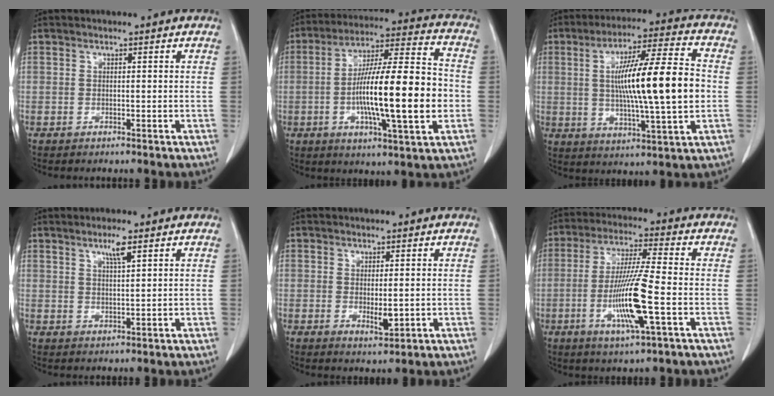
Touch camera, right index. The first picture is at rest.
{"total": 19.9, "force": [-3.0, 2.3, 19.6], "torque": [-0.333, 0.005, -0.051]}
{"total": 17.4, "force": [0.4, 1.4, 17.4], "torque": [-0.293, 0.006, 0.003]}
{"total": 3.4, "force": [2.0, 0.3, 2.7], "torque": [-0.051, -0.003, 0.037]}
{"total": 3.2, "force": [-0.2, 1.0, 3.0], "torque": [-0.053, -0.009, 0.001]}
{"total": 12.4, "force": [-3.2, 0.1, 12.0], "torque": [-0.239, -0.016, -0.065]}